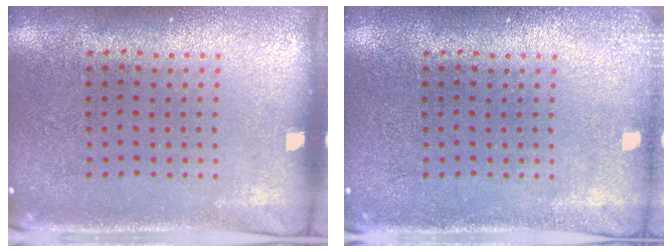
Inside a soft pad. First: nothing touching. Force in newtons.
{"total": 1.0, "press": 1.0, "slide": 0.3}